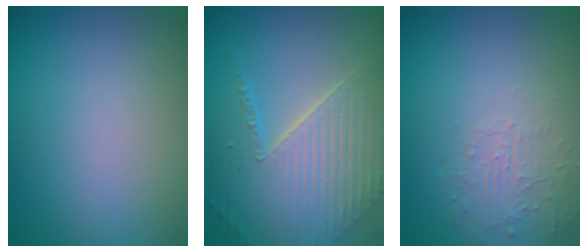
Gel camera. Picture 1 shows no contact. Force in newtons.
{"total": 5.2, "press": 4.8, "slide": 2.1}
{"total": 1.6, "press": 0.3, "slide": 1.6}